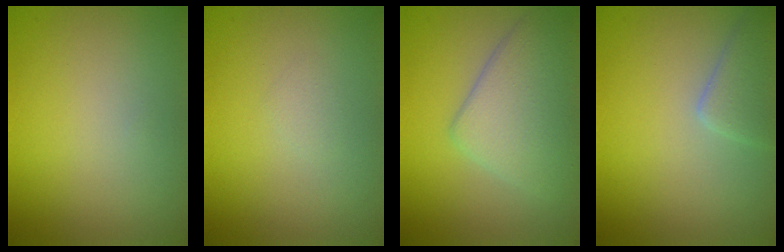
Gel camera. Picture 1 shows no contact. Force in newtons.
{"total": 0.6, "press": 0.6, "slide": 0.0}
{"total": 5.9, "press": 5.9, "slide": 0.3}
{"total": 2.8, "press": 2.8, "slide": 0.2}